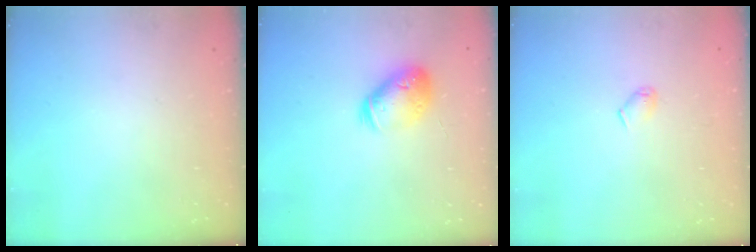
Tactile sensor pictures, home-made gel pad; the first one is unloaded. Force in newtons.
{"total": 12.3, "press": 12.2, "slide": 1.9}
{"total": 4.5, "press": 4.4, "slide": 0.8}